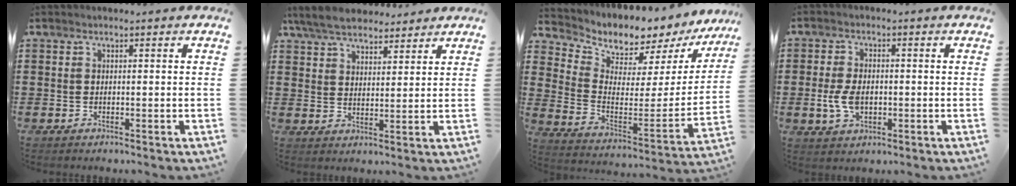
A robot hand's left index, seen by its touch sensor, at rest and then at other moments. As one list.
[{"total": 5.8, "force": [5.2, 1.9, 1.8], "torque": [-0.054, -0.008, 0.098]}, {"total": 4.9, "force": [4.7, 1.4, 0.0], "torque": [-0.029, -0.055, 0.075]}, {"total": 5.1, "force": [-0.5, 3.2, 4.0], "torque": [-0.103, -0.004, -0.016]}]